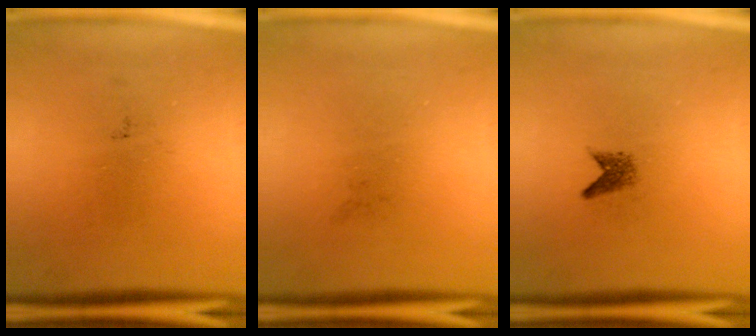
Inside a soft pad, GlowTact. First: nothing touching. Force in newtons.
{"total": 0.0}
{"total": 1.5}